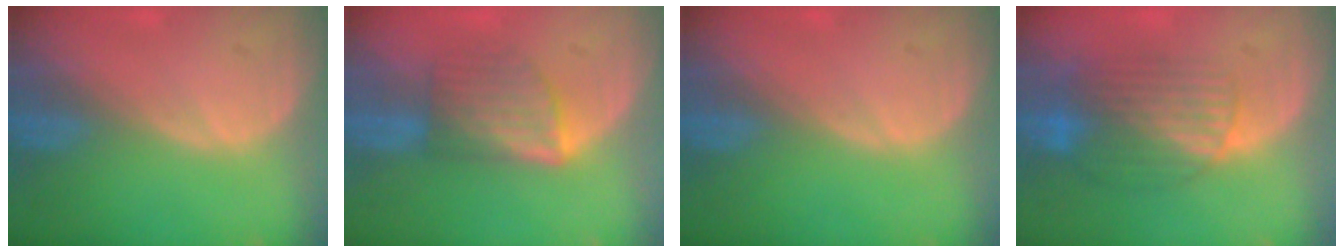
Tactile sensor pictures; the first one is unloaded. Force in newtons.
{"total": 5.9, "press": 5.7, "slide": 1.5}
{"total": 0.0}
{"total": 8.5, "press": 7.3, "slide": 4.3}